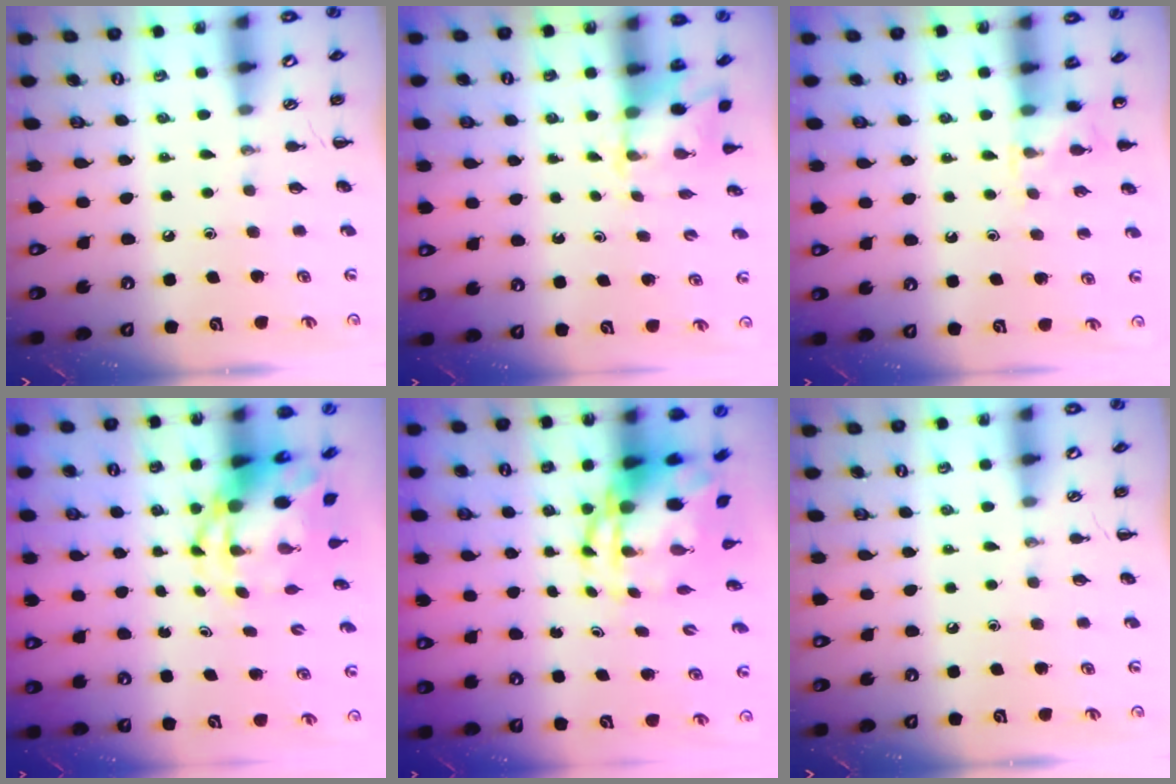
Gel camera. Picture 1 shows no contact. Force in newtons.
{"total": 2.2, "press": 2.1, "slide": 0.6}
{"total": 6.0, "press": 5.8, "slide": 1.5}
{"total": 6.2, "press": 6.0, "slide": 1.8}
{"total": 7.7, "press": 7.4, "slide": 2.1}
{"total": 0.0}